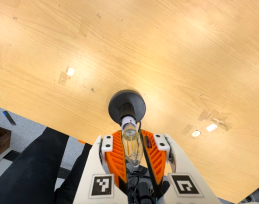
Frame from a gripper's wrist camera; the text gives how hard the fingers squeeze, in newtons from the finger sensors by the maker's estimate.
{"total": 12.9, "left": 12.8, "right": 13.0}